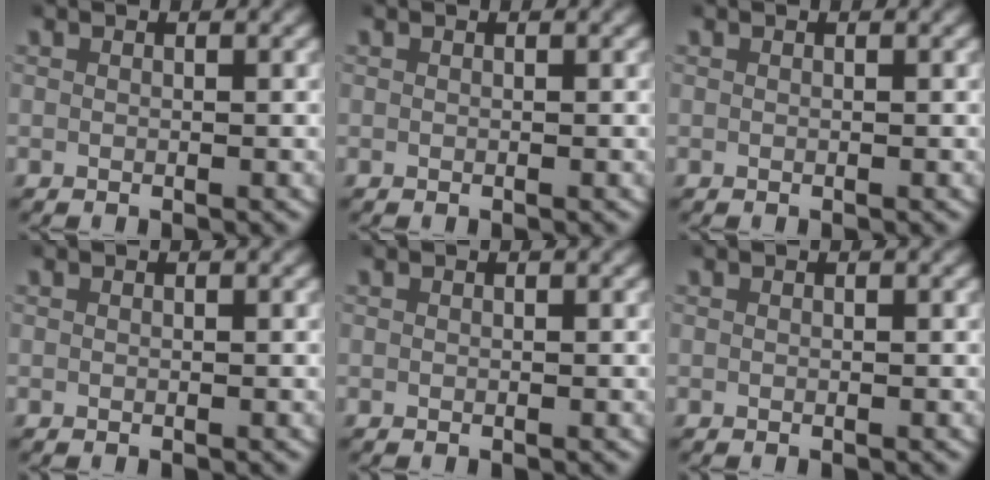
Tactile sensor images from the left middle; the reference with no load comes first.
{"total": 0.0}
{"total": 0.0}
{"total": 0.0}
{"total": 0.0}
{"total": 0.0}